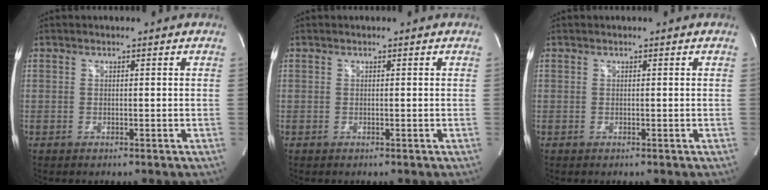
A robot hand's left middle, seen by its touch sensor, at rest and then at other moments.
{"total": 0.0}
{"total": 0.0}